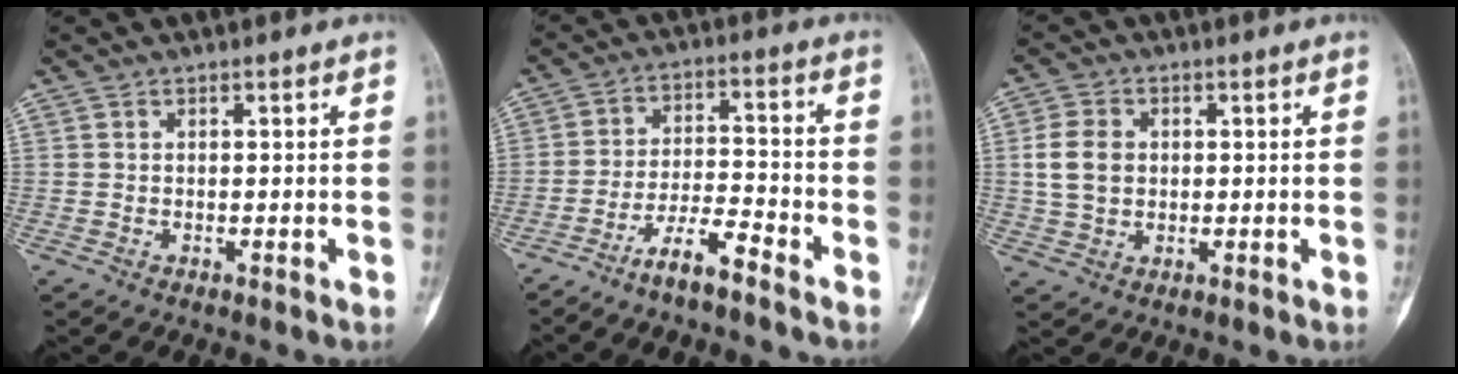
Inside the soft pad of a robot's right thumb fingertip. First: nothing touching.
{"total": 6.9, "force": [-5.5, 0.6, 4.1], "torque": [-0.081, 0.044, -0.108]}
{"total": 6.6, "force": [0.7, 5.1, 4.1], "torque": [-0.072, 0.006, 0.015]}